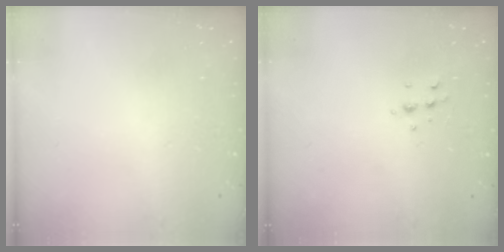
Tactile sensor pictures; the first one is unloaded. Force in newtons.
{"total": 4.9, "press": 4.8, "slide": 1.1}